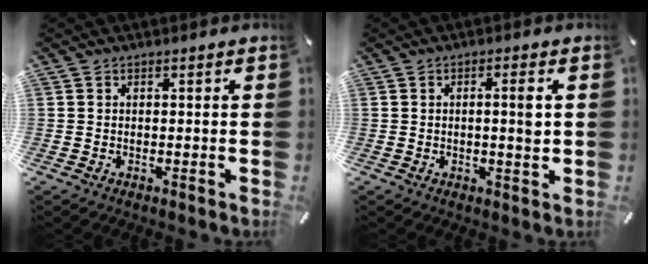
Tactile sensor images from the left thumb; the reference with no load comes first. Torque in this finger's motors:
{"motor_torque": [0.08, -0.25, 0.01, -0.07, 0.03]}